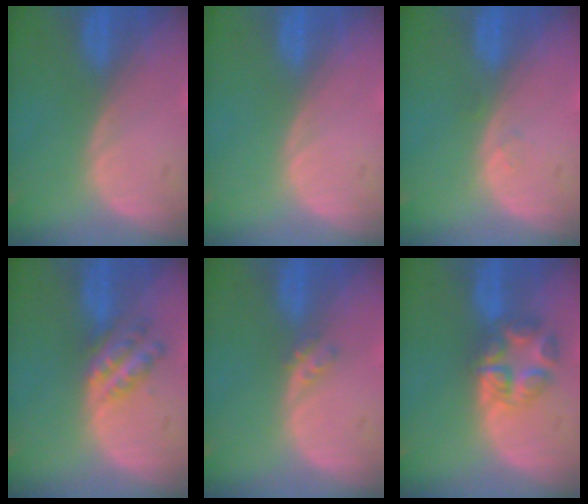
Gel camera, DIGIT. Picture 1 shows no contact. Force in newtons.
{"total": 0.0}
{"total": 0.7, "press": 0.7, "slide": 0.1}
{"total": 5.9, "press": 5.2, "slide": 2.8}
{"total": 2.1, "press": 1.8, "slide": 1.0}
{"total": 6.3, "press": 6.3, "slide": 0.1}